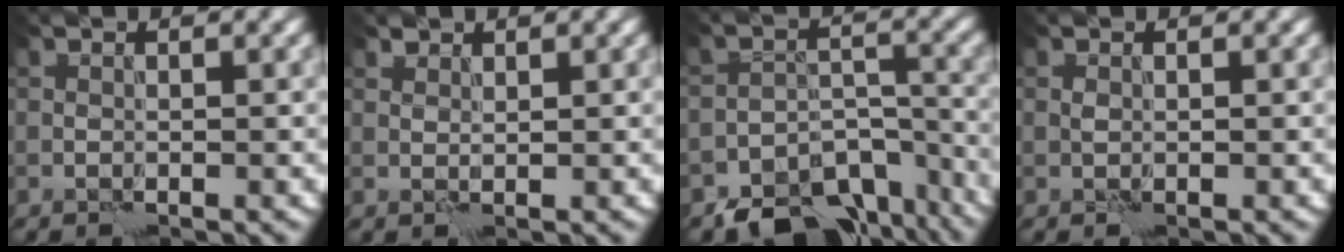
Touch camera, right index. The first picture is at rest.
{"total": 1.2, "force": [1.1, 0.4, 0.0], "torque": [0.000, 0.000, 0.022]}
{"total": 9.6, "force": [-7.8, 4.7, 2.7], "torque": [-0.026, -0.008, -0.108]}
{"total": 0.0}